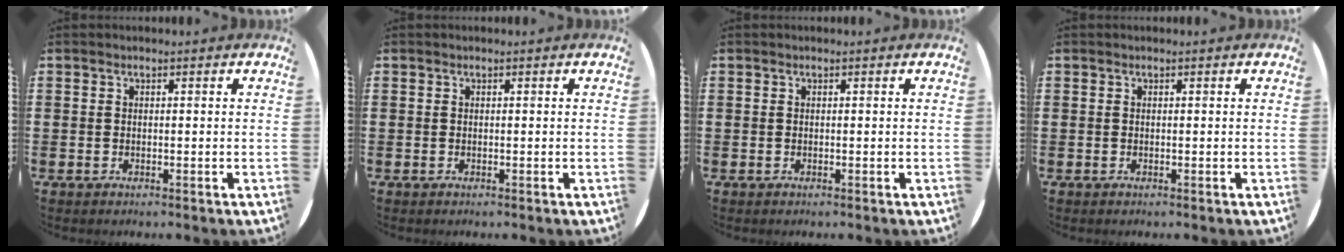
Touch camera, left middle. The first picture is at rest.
{"total": 0.0}
{"total": 0.0}
{"total": 0.0}